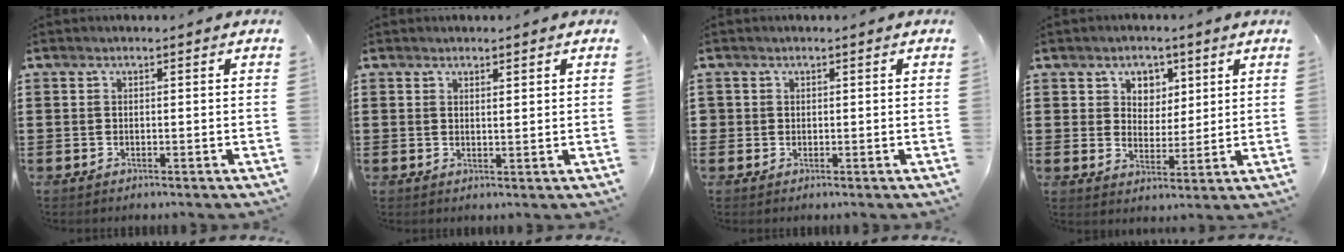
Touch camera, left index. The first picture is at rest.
{"total": 1.4, "force": [1.2, 0.1, 0.7], "torque": [-0.014, 0.000, 0.023]}
{"total": 0.9, "force": [0.3, 0.8, 0.1], "torque": [-0.005, 0.004, 0.005]}
{"total": 4.0, "force": [2.4, 3.1, 0.4], "torque": [-0.021, 0.006, 0.042]}